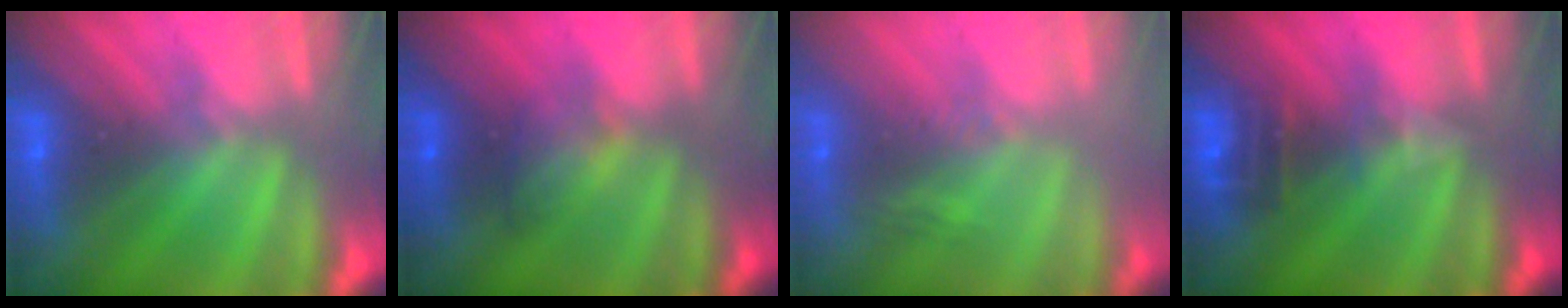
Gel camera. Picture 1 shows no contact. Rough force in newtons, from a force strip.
{"total": 2.3}
{"total": 2.8}
{"total": 2.7}